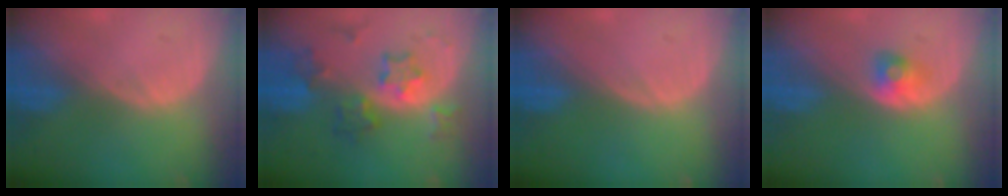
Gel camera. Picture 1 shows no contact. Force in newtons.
{"total": 6.8, "press": 6.8, "slide": 0.2}
{"total": 0.0}
{"total": 2.5, "press": 2.3, "slide": 0.9}